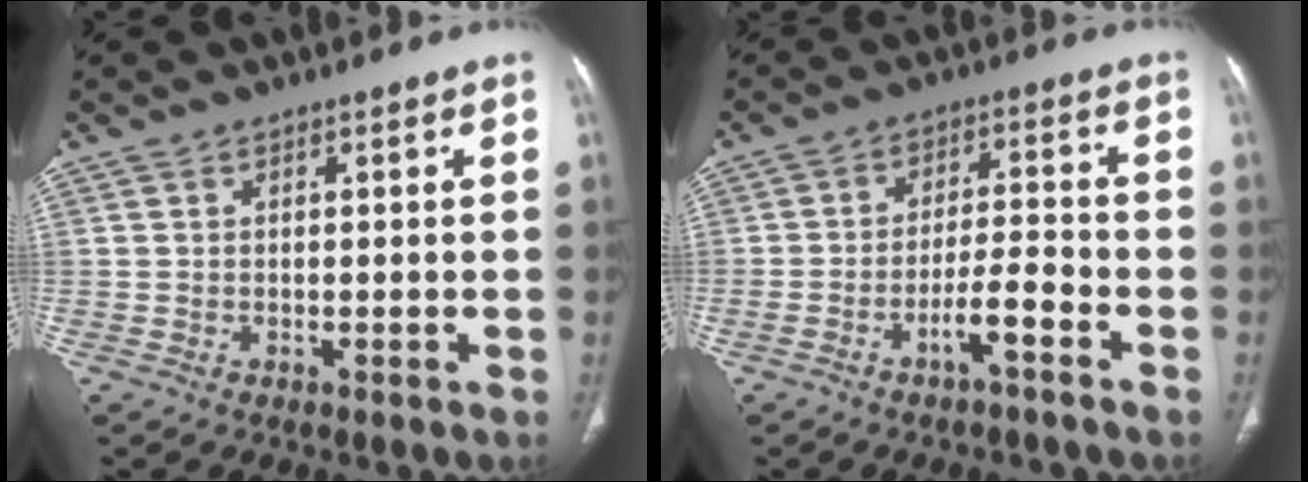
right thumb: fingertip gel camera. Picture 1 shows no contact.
{"total": 6.2, "force": [-3.6, 1.3, 4.8], "torque": [-0.090, 0.035, -0.062]}